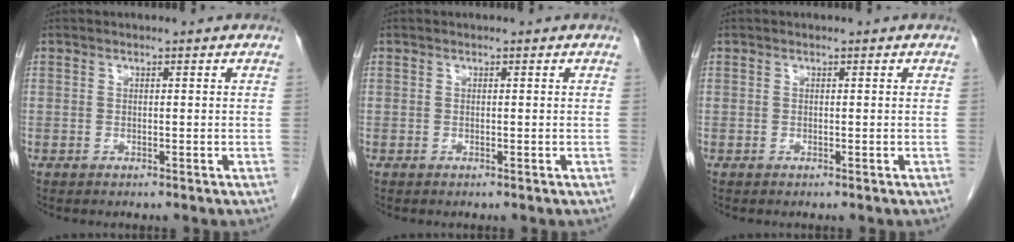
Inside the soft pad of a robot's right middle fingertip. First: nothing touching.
{"total": 0.0}
{"total": 0.0}